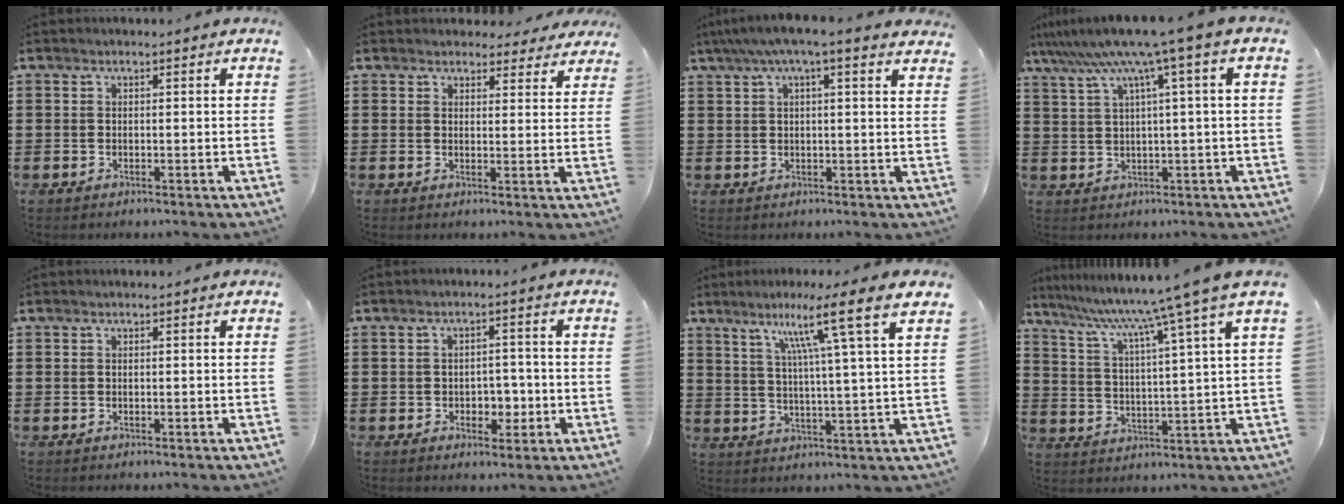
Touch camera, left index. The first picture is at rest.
{"total": 3.5, "force": [3.3, 1.2, 0.3], "torque": [-0.008, -0.009, 0.061]}
{"total": 4.1, "force": [2.8, 0.3, 3.0], "torque": [-0.067, -0.001, 0.047]}
{"total": 7.6, "force": [3.1, -0.5, 6.9], "torque": [-0.139, -0.018, 0.049]}
{"total": 0.0}
{"total": 3.6, "force": [-1.1, 2.7, 2.1], "torque": [-0.039, 0.003, -0.026]}
{"total": 10.0, "force": [5.9, -1.3, 7.9], "torque": [-0.148, -0.023, 0.083]}
{"total": 8.7, "force": [6.9, -1.9, 4.9], "torque": [-0.123, -0.044, 0.104]}